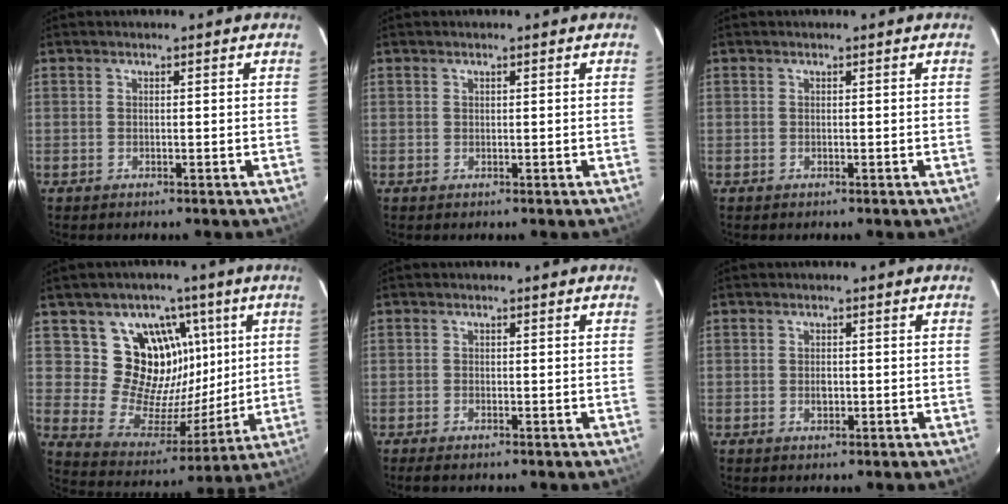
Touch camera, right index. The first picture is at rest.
{"total": 0.0}
{"total": 0.0}
{"total": 15.4, "force": [6.3, 12.7, 5.9], "torque": [-0.117, 0.003, 0.122]}
{"total": 1.3, "force": [-1.0, 0.3, 0.6], "torque": [-0.013, -0.004, -0.021]}
{"total": 1.3, "force": [-0.2, 0.9, 0.9], "torque": [-0.014, 0.004, -0.003]}